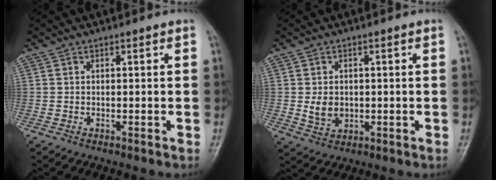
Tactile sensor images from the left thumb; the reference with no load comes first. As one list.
[{"total": 4.2, "force": [0.2, 3.3, 2.6], "torque": [-0.033, -0.006, 0.013]}]